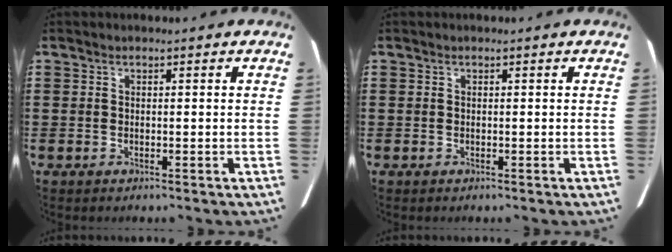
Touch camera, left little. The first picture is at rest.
{"total": 0.0}